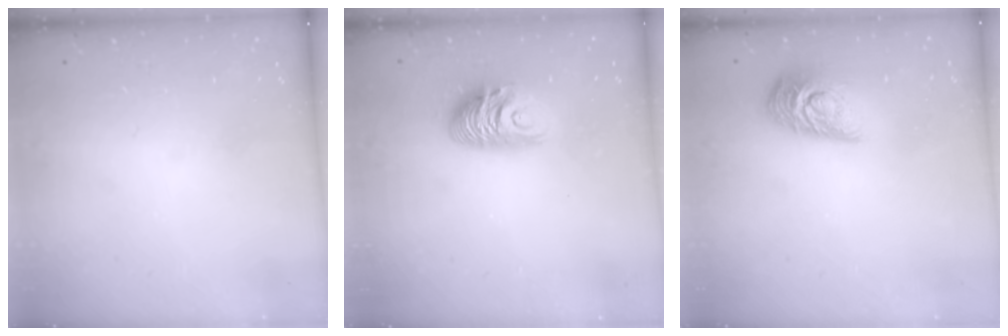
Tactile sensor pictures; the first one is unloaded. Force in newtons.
{"total": 9.8, "press": 9.7, "slide": 0.7}
{"total": 13.2, "press": 13.2, "slide": 0.6}